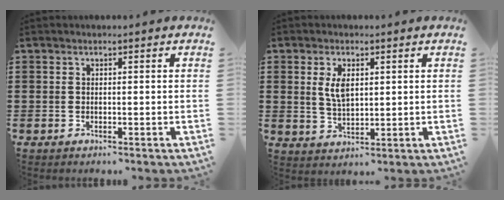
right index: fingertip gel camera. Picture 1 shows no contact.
{"total": 4.3, "force": [1.2, 2.1, 3.6], "torque": [-0.069, 0.004, 0.019]}